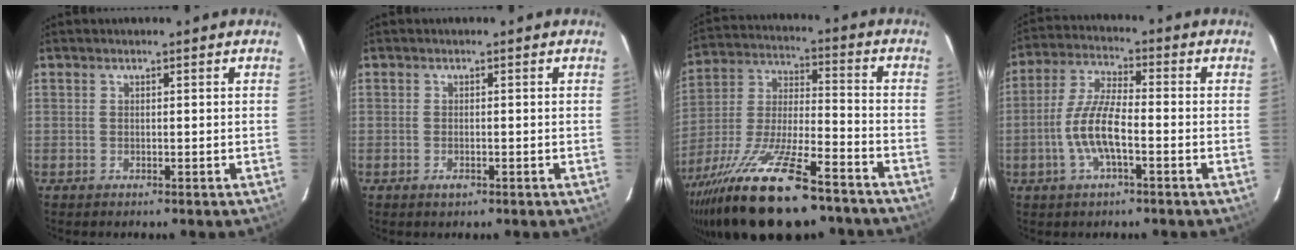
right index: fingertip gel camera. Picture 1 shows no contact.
{"total": 1.3, "force": [-0.7, 0.6, 1.0], "torque": [-0.019, -0.001, -0.011]}
{"total": 25.8, "force": [-18.2, 7.0, 16.8], "torque": [-0.329, -0.049, -0.303]}
{"total": 9.3, "force": [-2.9, 2.6, 8.5], "torque": [-0.179, 0.002, -0.057]}